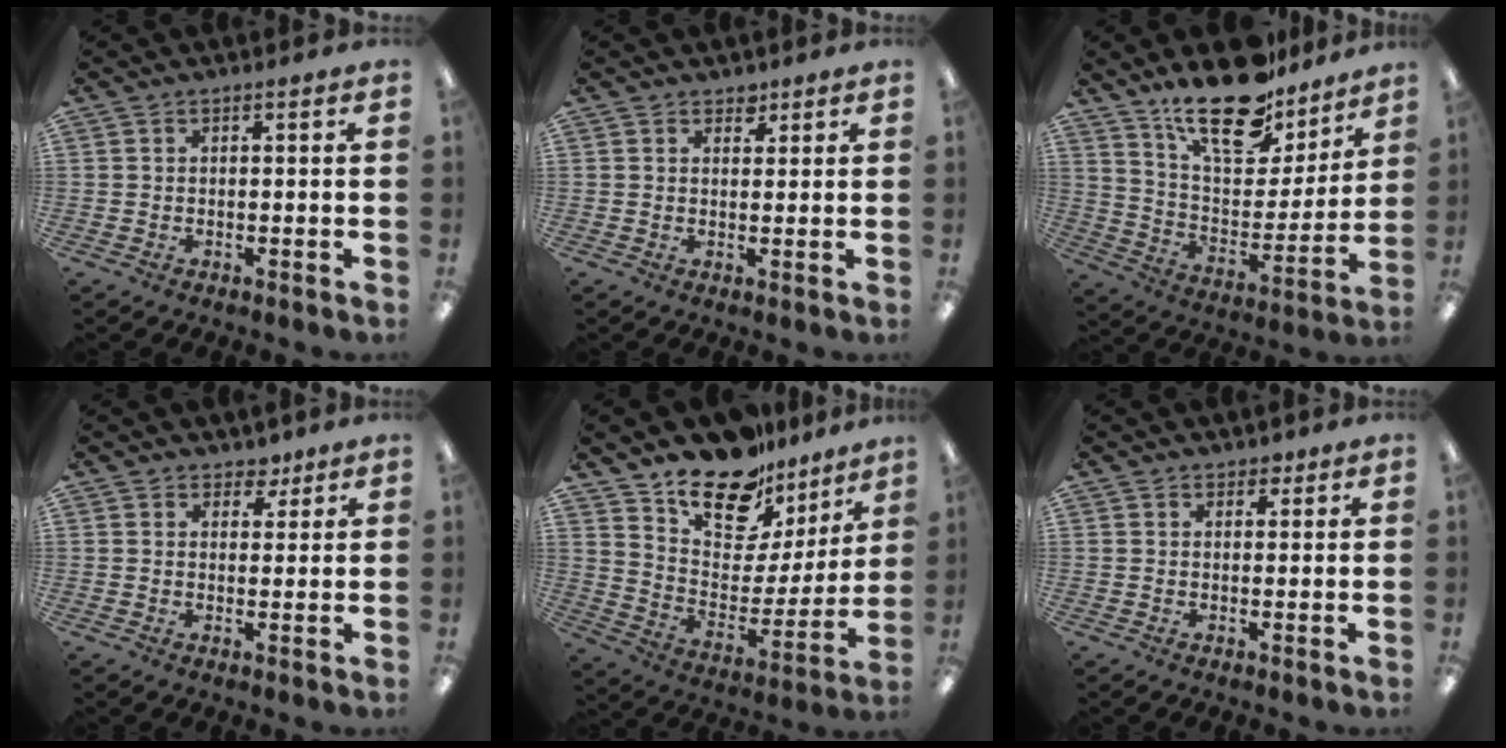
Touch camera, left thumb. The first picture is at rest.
{"total": 2.2, "force": [1.7, 1.3, 0.4], "torque": [0.006, -0.006, 0.028]}
{"total": 20.9, "force": [16.4, 8.2, 10.0], "torque": [-0.166, -0.107, 0.285]}
{"total": 3.8, "force": [2.7, 2.5, 0.9], "torque": [0.000, -0.013, 0.046]}
{"total": 17.6, "force": [14.1, 8.6, 6.3], "torque": [-0.119, -0.107, 0.255]}
{"total": 1.5, "force": [1.2, 0.9, 0.2], "torque": [0.005, -0.003, 0.020]}